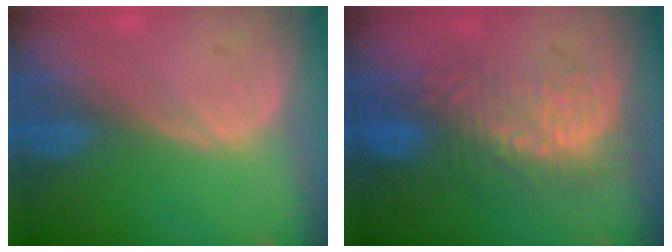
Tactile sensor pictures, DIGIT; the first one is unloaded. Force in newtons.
{"total": 8.8, "press": 8.6, "slide": 2.0}